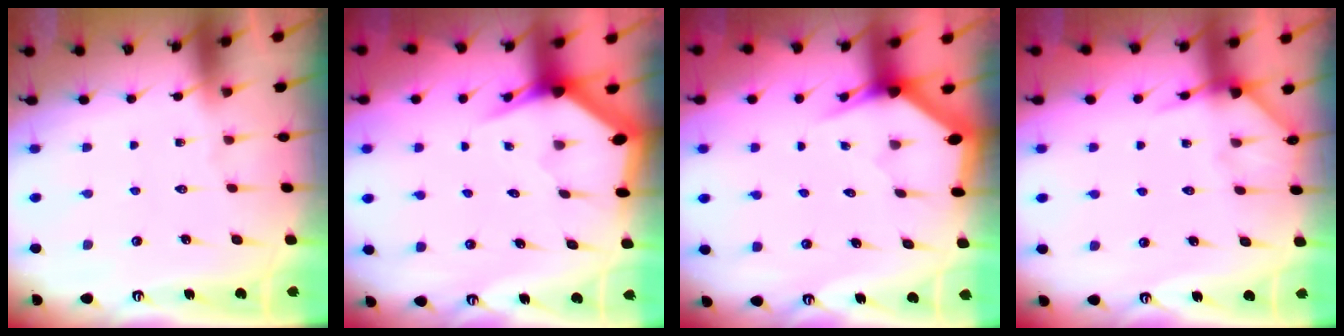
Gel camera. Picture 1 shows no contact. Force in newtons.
{"total": 3.8, "press": 3.8, "slide": 0.1}
{"total": 3.0, "press": 3.0, "slide": 0.1}
{"total": 6.2, "press": 6.2, "slide": 0.5}